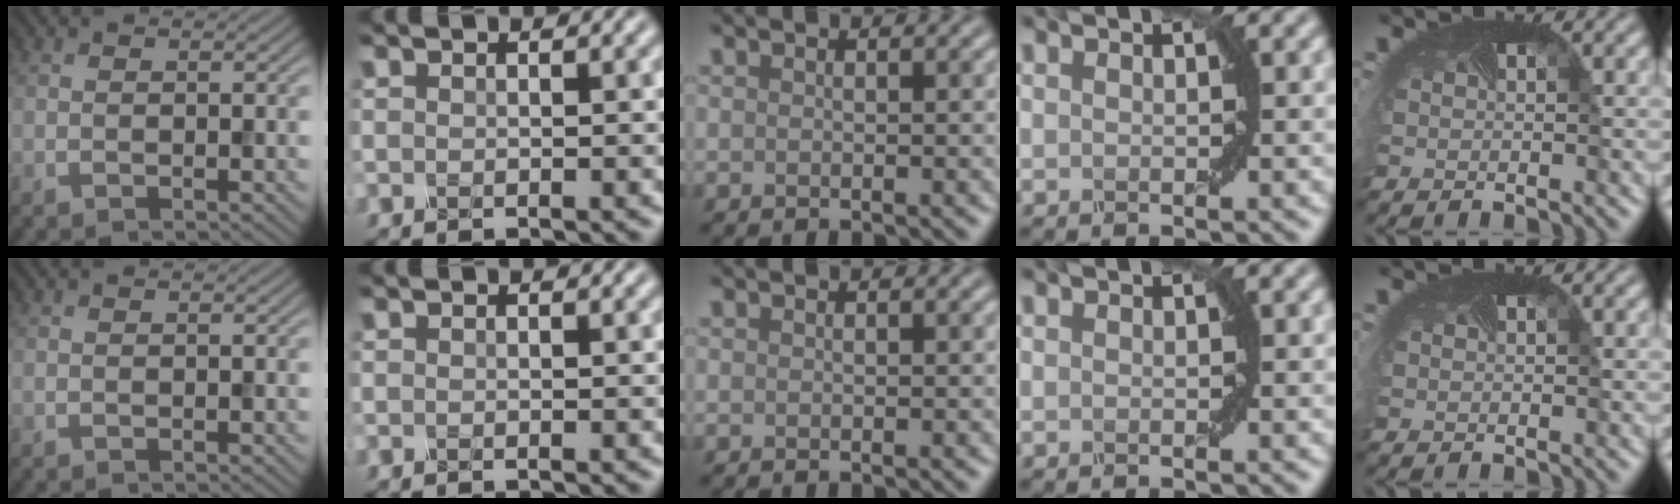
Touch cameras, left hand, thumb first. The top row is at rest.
{}